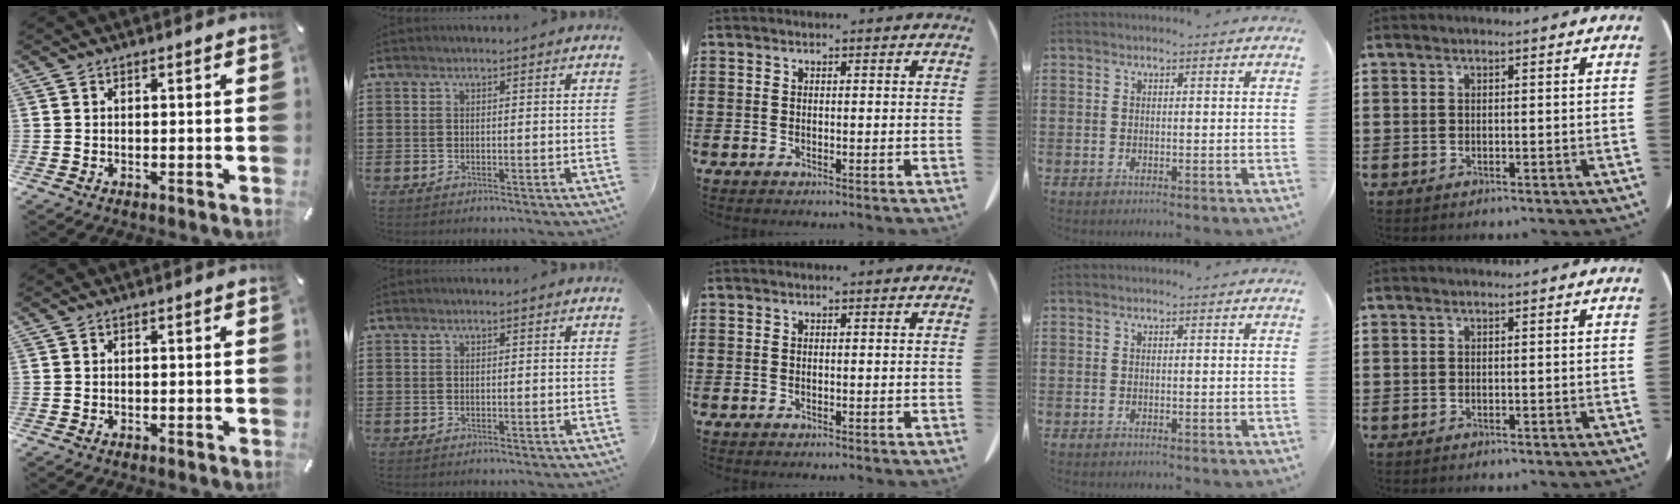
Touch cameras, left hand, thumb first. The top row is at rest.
{}